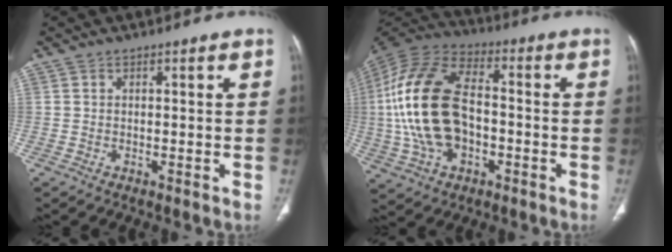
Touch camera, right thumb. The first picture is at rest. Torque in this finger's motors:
{"motor_torque": [-0.17, 2.07, 2.36, -0.34, 0.86]}